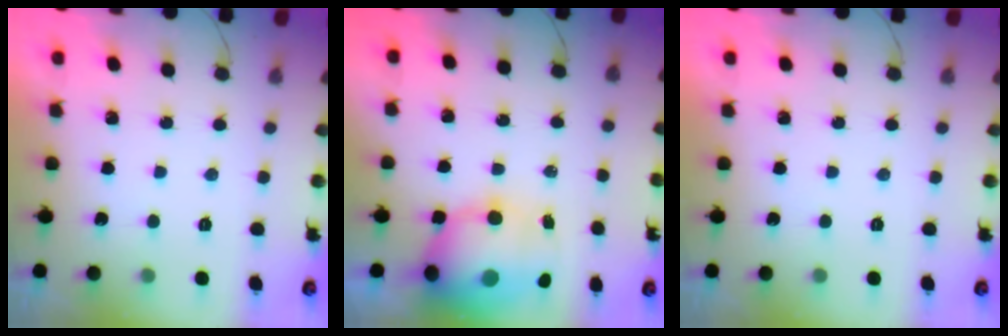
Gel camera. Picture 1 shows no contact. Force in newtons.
{"total": 12.9, "press": 12.3, "slide": 3.7}
{"total": 0.0}